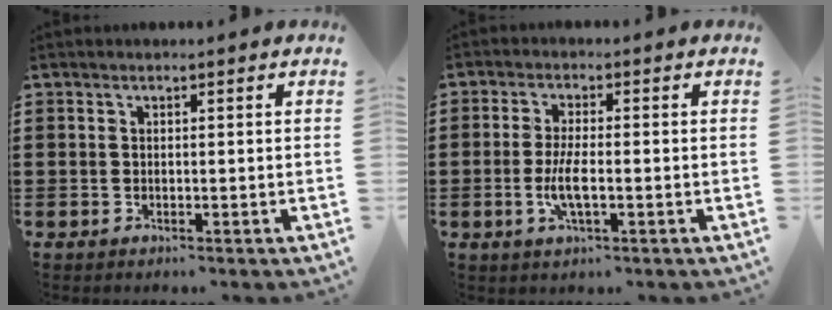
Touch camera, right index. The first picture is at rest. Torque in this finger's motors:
{"motor_torque": [1.63, 0.51, 0.68, 0.19]}